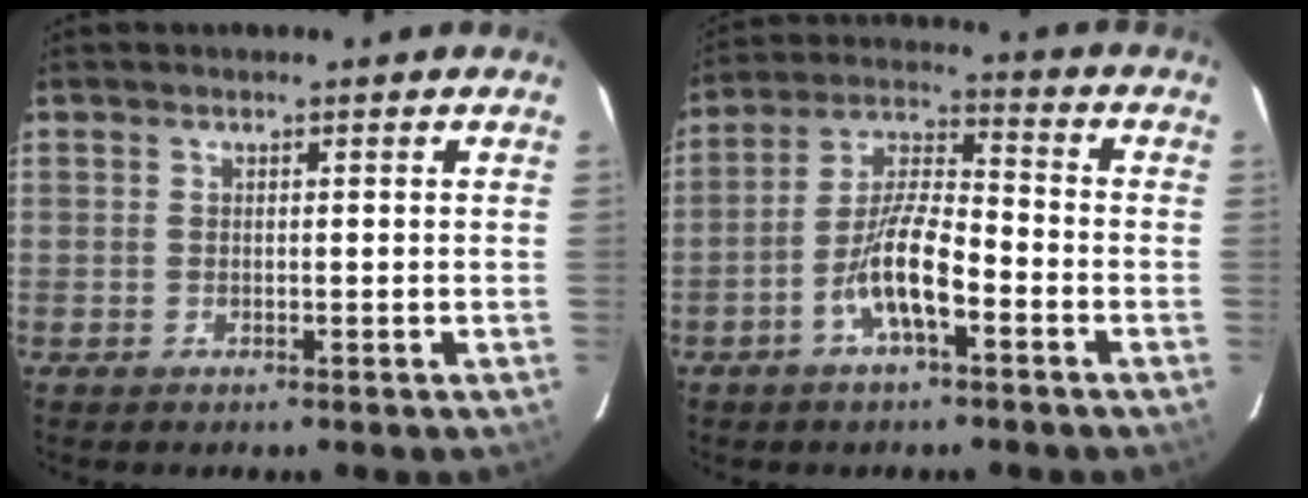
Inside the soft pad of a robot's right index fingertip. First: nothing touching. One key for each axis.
{"total": 9.7, "fx": -4.6, "fy": 2.6, "fz": 8.2, "tx": -0.168, "ty": 0.006, "tz": -0.087}